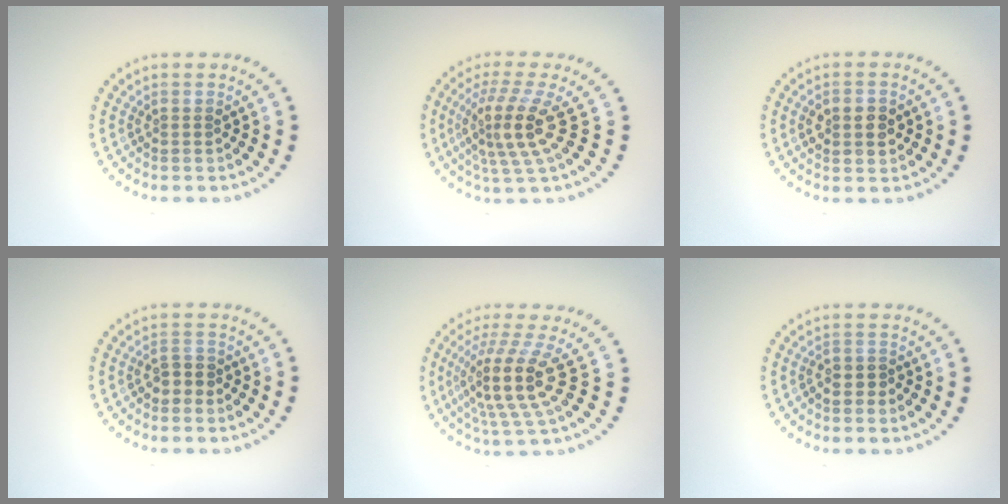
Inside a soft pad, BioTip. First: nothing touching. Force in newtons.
{"total": 4.3, "press": 3.1, "slide": 3.0}
{"total": 3.3, "press": 3.3, "slide": 0.1}
{"total": 1.8, "press": 1.7, "slide": 0.5}
{"total": 5.1, "press": 3.7, "slide": 3.5}
{"total": 1.3, "press": 1.1, "slide": 0.7}